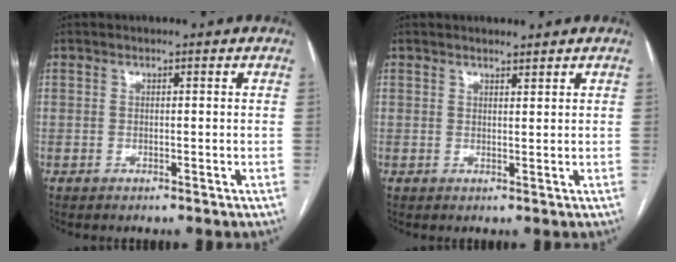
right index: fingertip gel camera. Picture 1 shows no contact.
{"total": 1.5, "force": [1.4, 0.0, 0.4], "torque": [-0.007, 0.000, 0.025]}